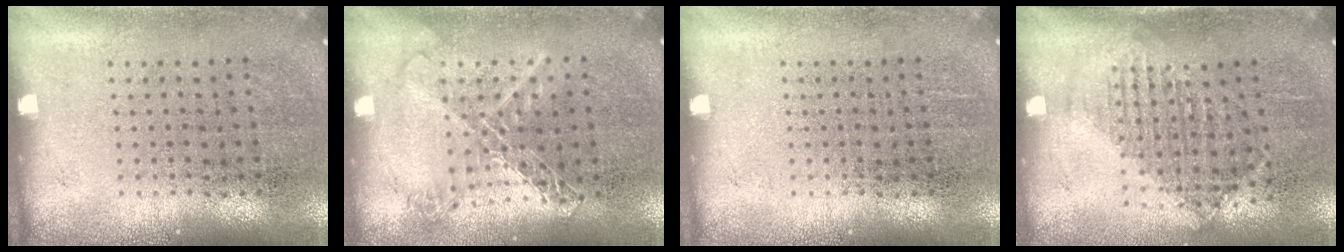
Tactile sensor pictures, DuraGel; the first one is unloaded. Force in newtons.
{"total": 1.2, "press": 1.1, "slide": 0.2}
{"total": 0.0}
{"total": 1.2, "press": 1.1, "slide": 0.5}